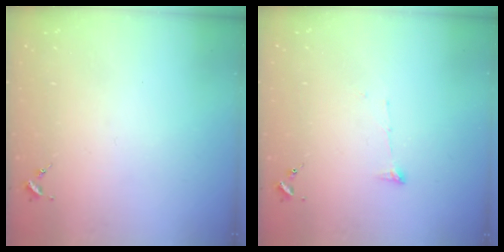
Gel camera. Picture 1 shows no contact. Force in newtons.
{"total": 4.8, "press": 4.8, "slide": 0.2}